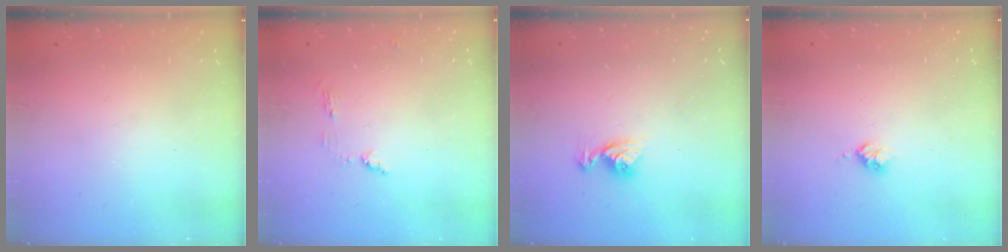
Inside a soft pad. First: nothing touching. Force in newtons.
{"total": 5.3, "press": 5.2, "slide": 0.6}
{"total": 8.2, "press": 8.2, "slide": 0.8}
{"total": 2.5, "press": 2.5, "slide": 0.3}